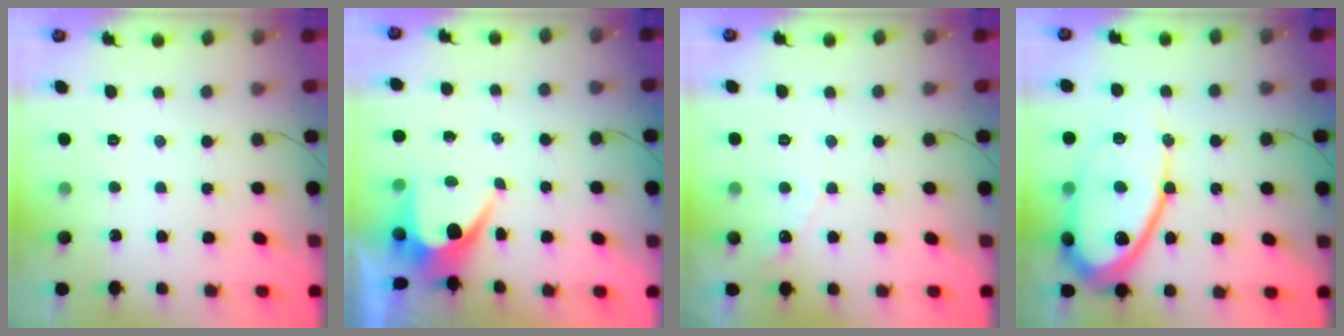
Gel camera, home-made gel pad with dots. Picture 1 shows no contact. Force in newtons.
{"total": 6.9, "press": 6.9, "slide": 0.4}
{"total": 3.1, "press": 3.1, "slide": 0.1}
{"total": 16.3, "press": 16.2, "slide": 1.9}